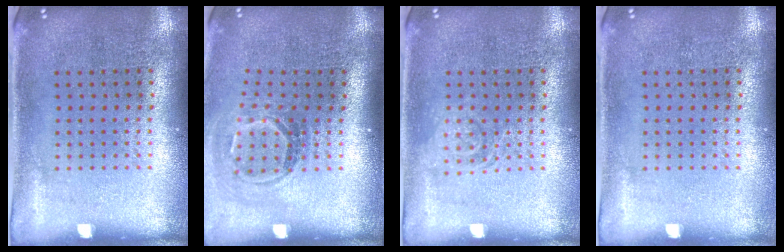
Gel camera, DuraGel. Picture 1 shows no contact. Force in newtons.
{"total": 1.7, "press": 1.2, "slide": 1.3}
{"total": 1.5, "press": 1.5, "slide": 0.3}
{"total": 0.0}